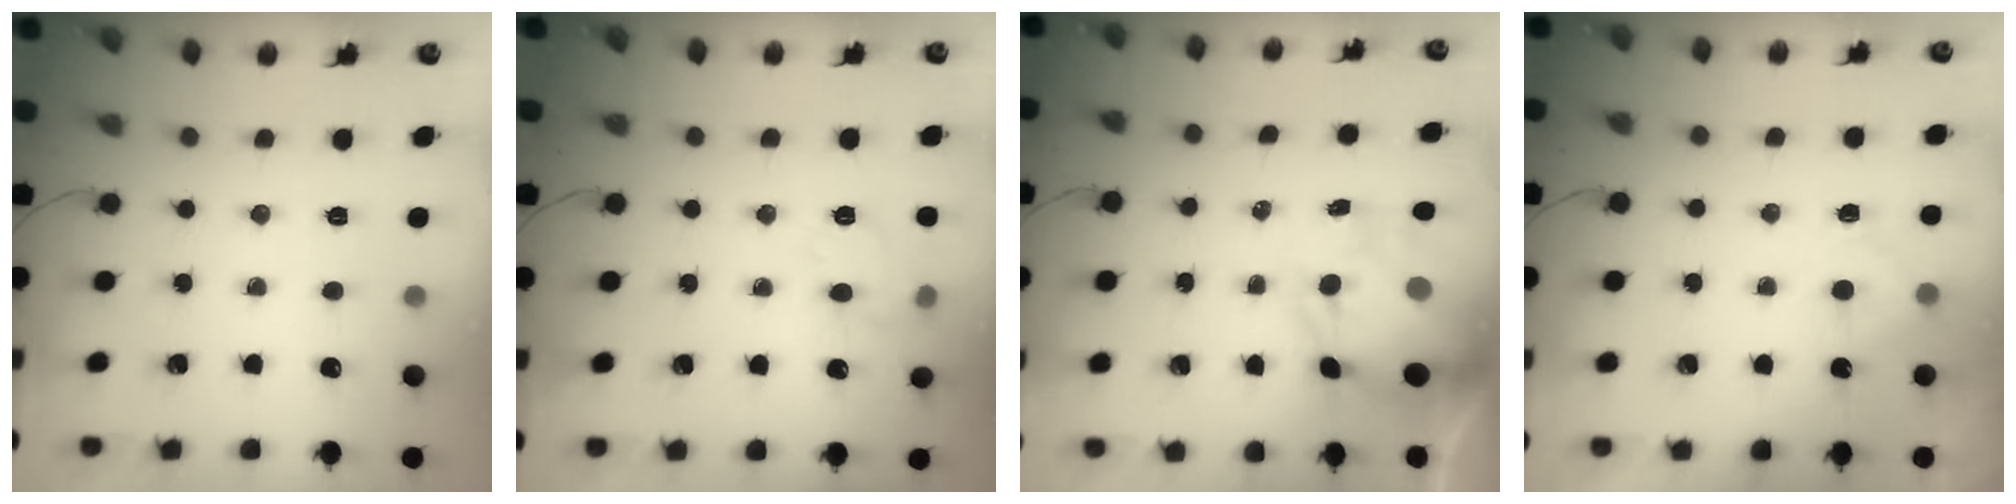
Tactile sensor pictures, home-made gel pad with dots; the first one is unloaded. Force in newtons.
{"total": 9.8, "press": 9.7, "slide": 1.2}
{"total": 10.2, "press": 9.8, "slide": 3.0}
{"total": 2.9, "press": 2.5, "slide": 1.5}